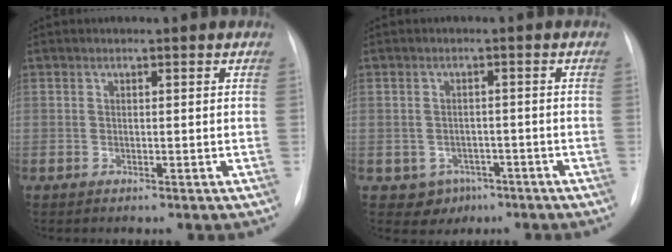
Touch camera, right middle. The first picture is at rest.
{"total": 3.8, "force": [-1.9, 3.2, 0.7], "torque": [-0.005, 0.010, -0.016]}